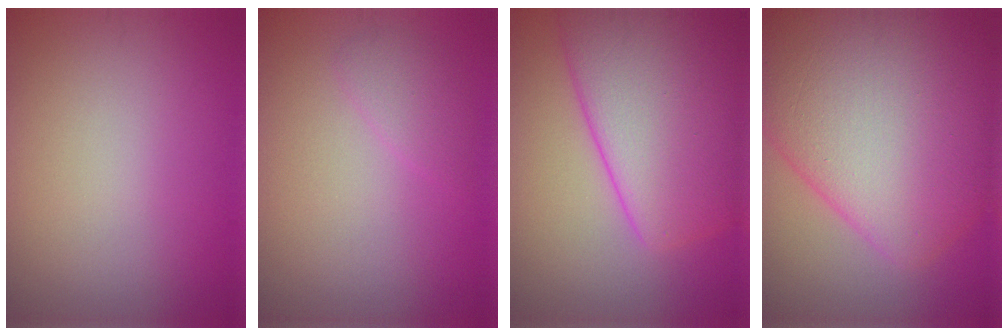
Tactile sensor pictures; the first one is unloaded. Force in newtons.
{"total": 1.6, "press": 1.6, "slide": 0.0}
{"total": 11.6, "press": 11.6, "slide": 0.4}
{"total": 14.7, "press": 14.7, "slide": 0.4}